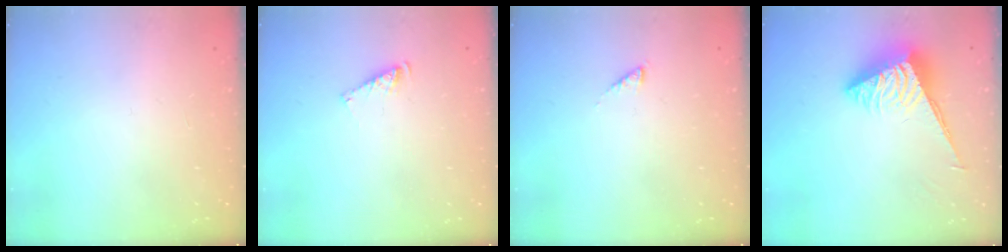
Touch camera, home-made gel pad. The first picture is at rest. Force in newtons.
{"total": 4.3, "press": 4.2, "slide": 0.3}
{"total": 1.1, "press": 1.0, "slide": 0.3}
{"total": 6.1, "press": 6.1, "slide": 0.4}